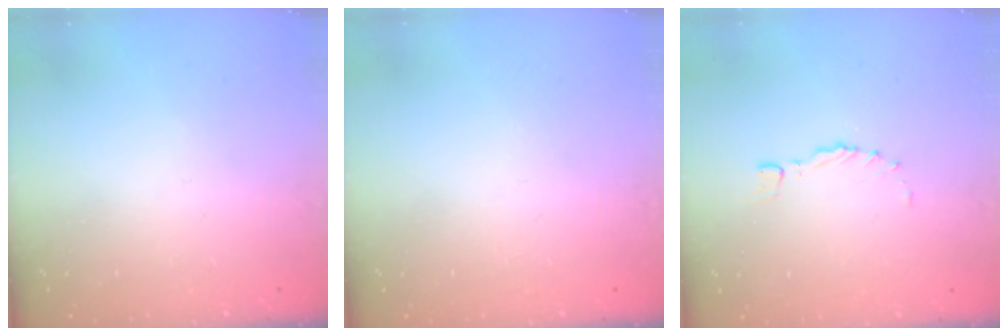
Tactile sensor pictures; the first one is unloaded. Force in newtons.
{"total": 0.0}
{"total": 0.0}